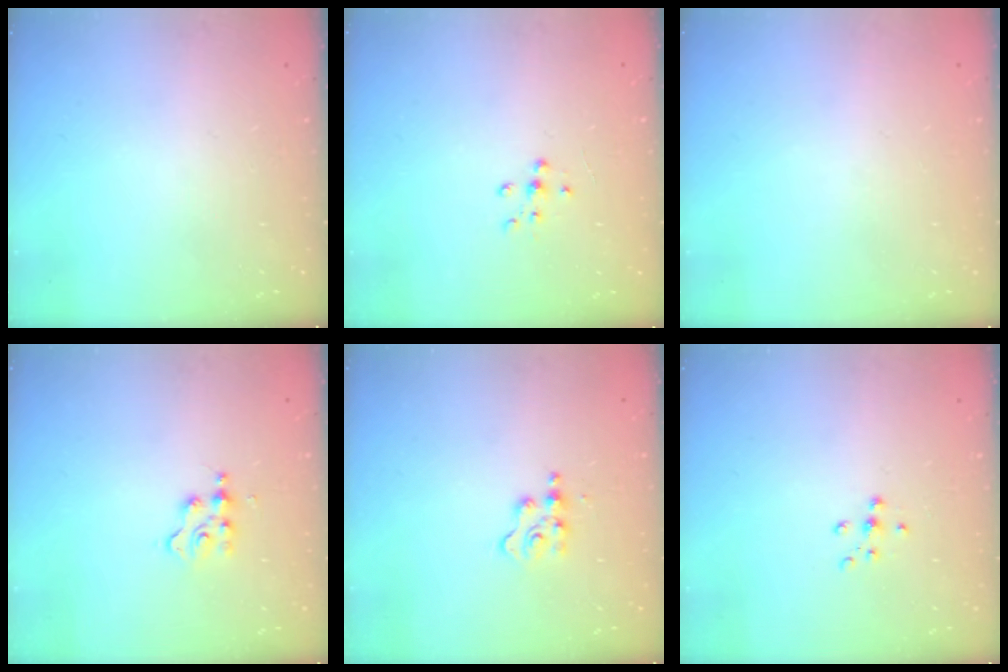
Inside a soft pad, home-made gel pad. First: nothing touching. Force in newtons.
{"total": 6.8, "press": 6.8, "slide": 0.9}
{"total": 0.8, "press": 0.7, "slide": 0.3}
{"total": 2.3, "press": 2.3, "slide": 0.3}
{"total": 4.0, "press": 4.0, "slide": 0.6}
{"total": 7.1, "press": 7.0, "slide": 0.8}